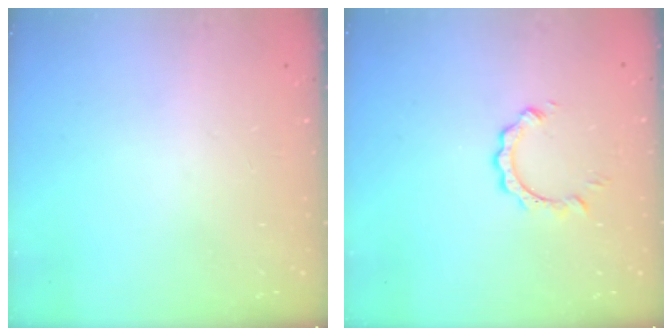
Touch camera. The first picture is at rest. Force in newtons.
{"total": 3.4, "press": 3.4, "slide": 0.1}